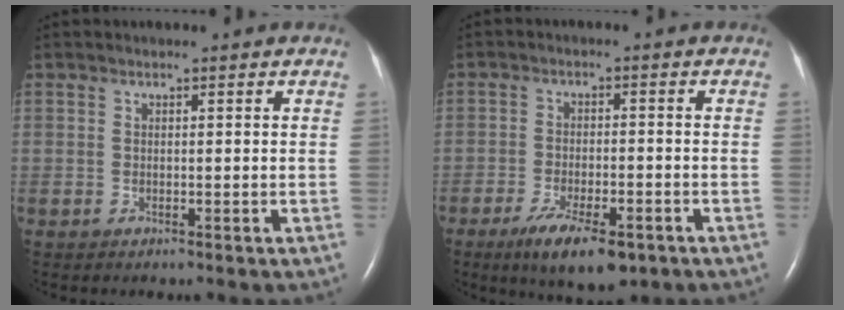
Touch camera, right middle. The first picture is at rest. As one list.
[{"total": 9.2, "force": [-5.8, 2.9, 6.5], "torque": [-0.111, -0.013, -0.089]}]